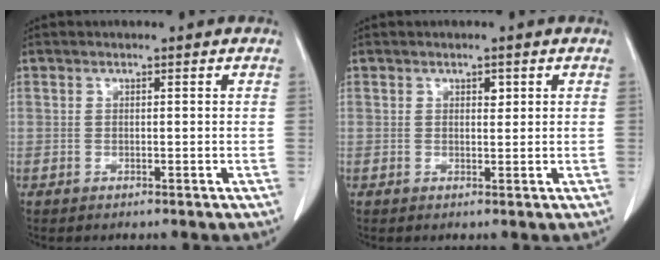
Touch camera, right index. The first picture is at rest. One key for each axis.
{"total": 1.1, "fx": 0.5, "fy": 0.6, "fz": 0.8, "tx": -0.008, "ty": -0.002, "tz": 0.007}